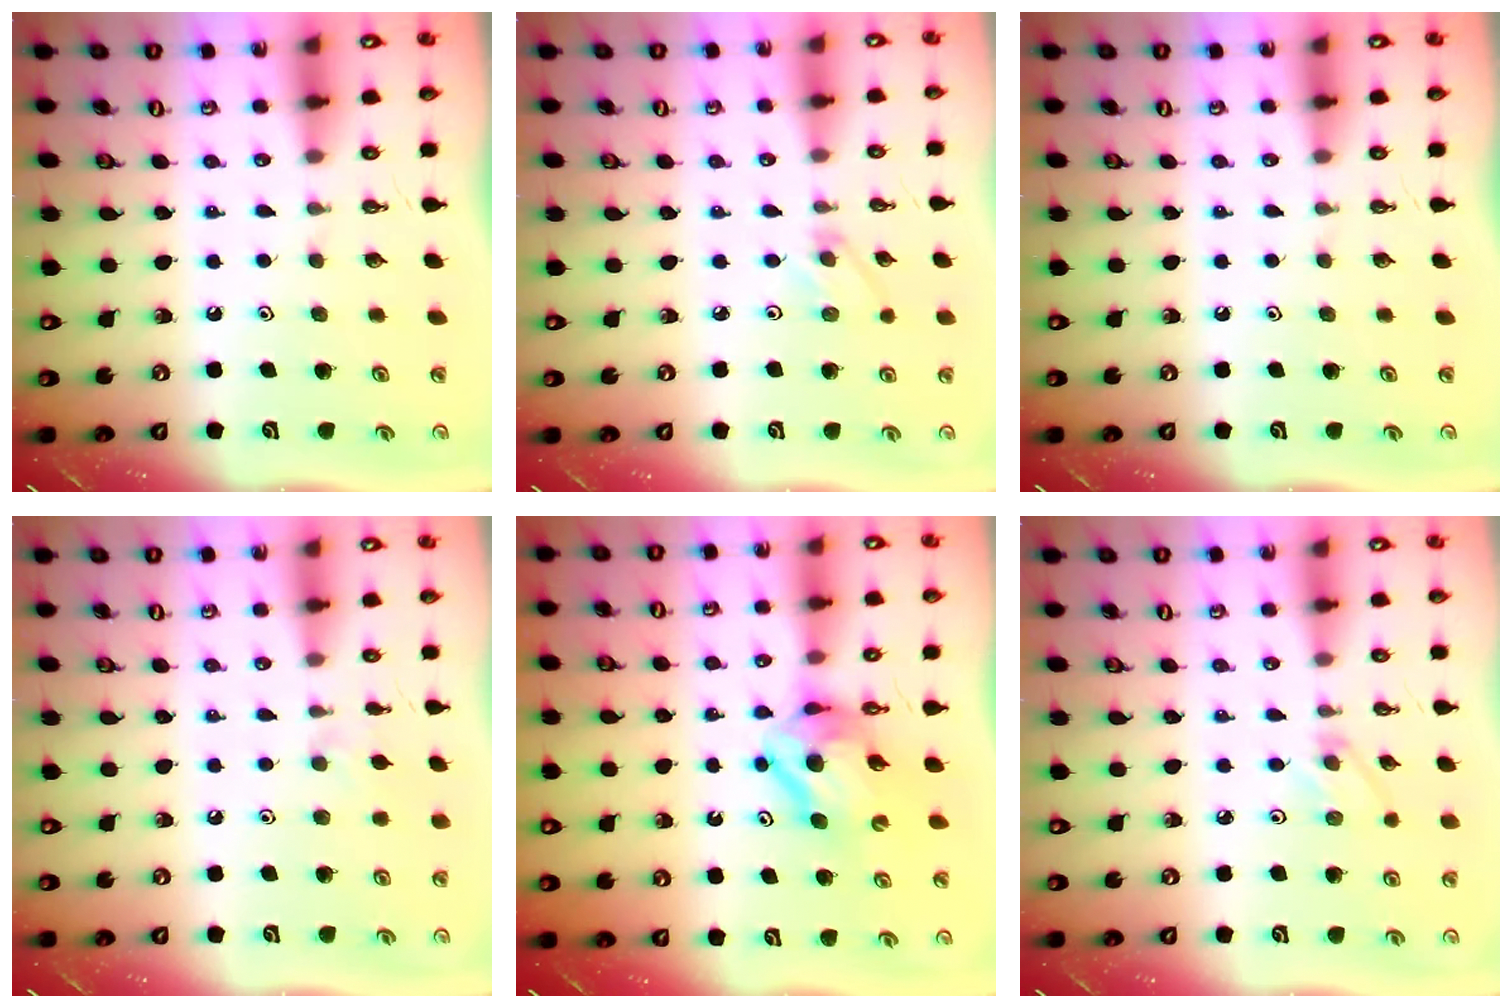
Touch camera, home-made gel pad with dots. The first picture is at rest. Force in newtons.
{"total": 1.9, "press": 1.9, "slide": 0.3}
{"total": 0.0}
{"total": 2.7, "press": 2.7, "slide": 0.4}
{"total": 9.1, "press": 9.1, "slide": 0.9}
{"total": 1.9, "press": 1.9, "slide": 0.3}